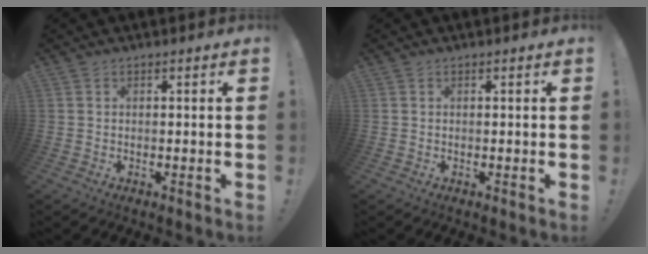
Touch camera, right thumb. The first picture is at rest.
{"total": 0.0}